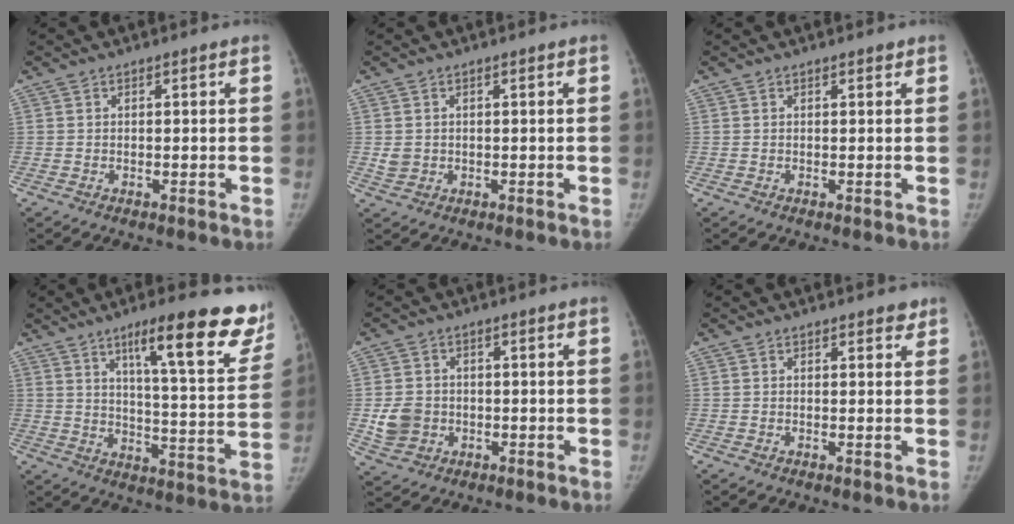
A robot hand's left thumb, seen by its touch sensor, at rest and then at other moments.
{"total": 2.1, "force": [0.2, 1.9, 0.9], "torque": [-0.014, -0.002, 0.009]}
{"total": 0.6, "force": [0.4, 0.2, 0.2], "torque": [-0.005, -0.004, 0.006]}
{"total": 21.1, "force": [13.2, 4.3, 15.9], "torque": [-0.181, -0.058, 0.185]}
{"total": 6.0, "force": [-0.8, 5.3, 2.7], "torque": [-0.039, 0.007, -0.008]}
{"total": 1.6, "force": [1.2, 0.8, 0.6], "torque": [0.006, -0.006, 0.011]}